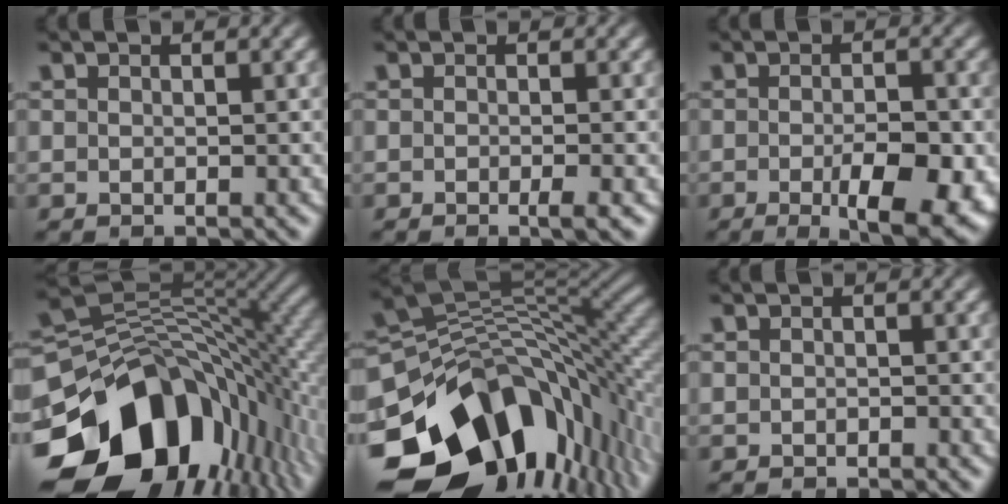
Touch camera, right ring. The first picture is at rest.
{"total": 1.0, "force": [-0.6, -0.4, 0.7], "torque": [-0.001, 0.005, -0.013]}
{"total": 7.5, "force": [-2.5, 2.2, 6.7], "torque": [-0.083, -0.004, -0.036]}
{"total": 22.3, "force": [-6.0, 14.2, 16.0], "torque": [-0.240, -0.039, -0.077]}
{"total": 24.0, "force": [-6.3, 15.7, 17.1], "torque": [-0.265, -0.053, -0.075]}
{"total": 0.6, "force": [-0.5, -0.1, -0.4], "torque": [0.009, -0.004, -0.006]}